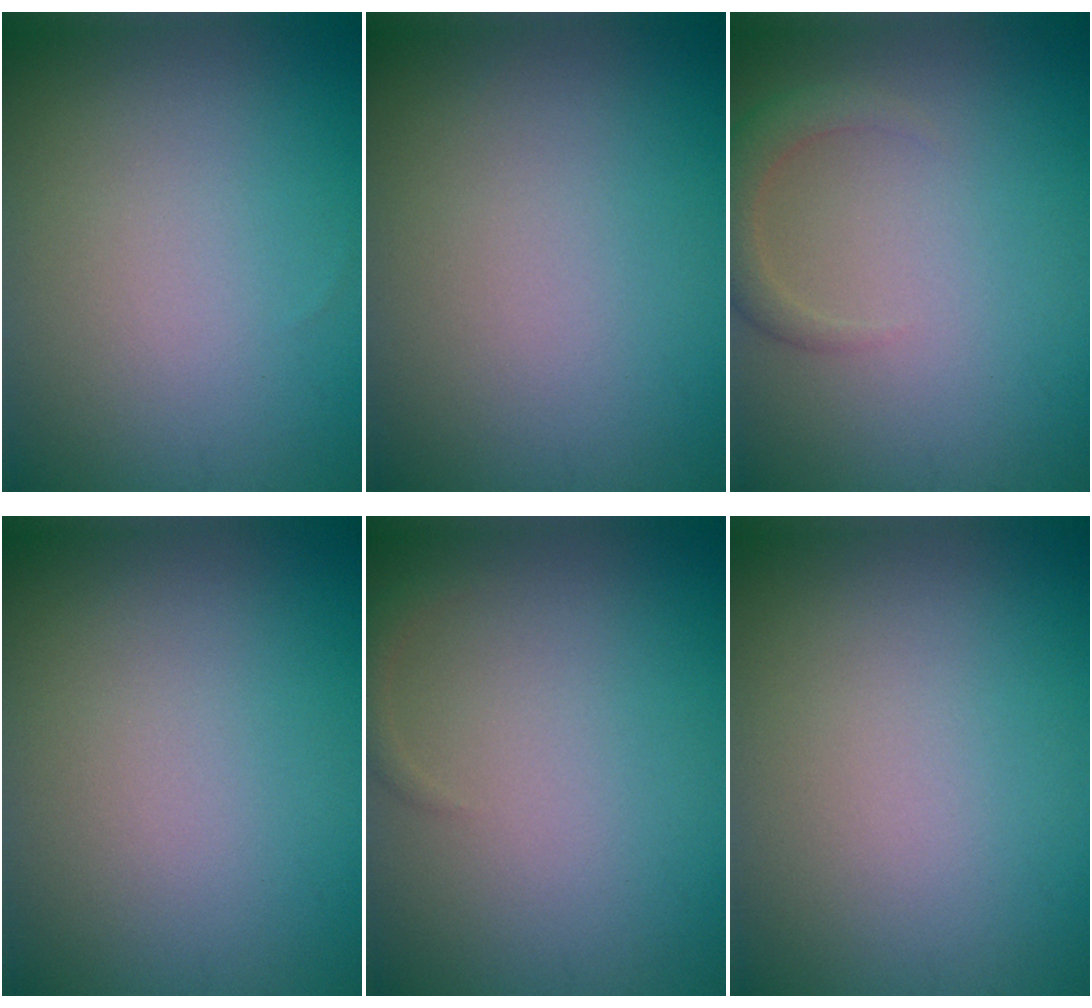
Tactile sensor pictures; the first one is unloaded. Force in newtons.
{"total": 0.0}
{"total": 2.3, "press": 2.3, "slide": 0.2}
{"total": 0.0}
{"total": 1.0, "press": 1.0, "slide": 0.1}
{"total": 0.0}